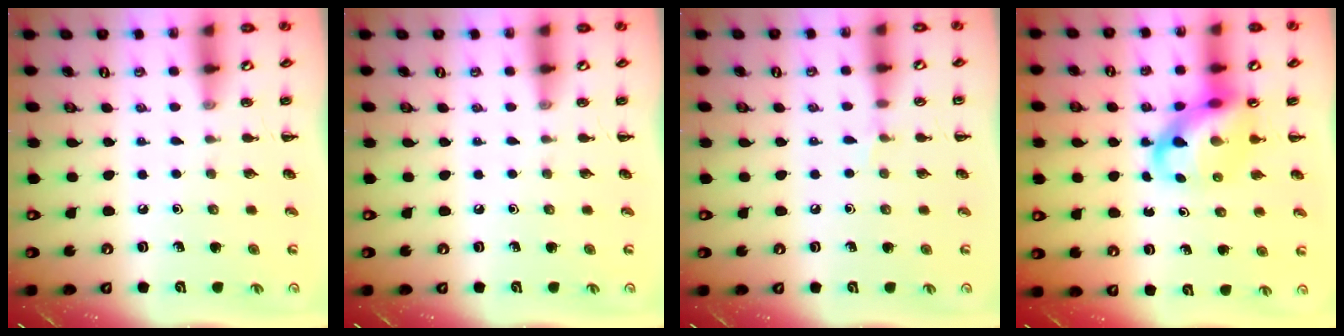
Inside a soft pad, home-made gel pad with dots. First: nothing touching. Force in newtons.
{"total": 0.0}
{"total": 3.9, "press": 3.6, "slide": 1.3}
{"total": 10.6, "press": 10.2, "slide": 3.0}